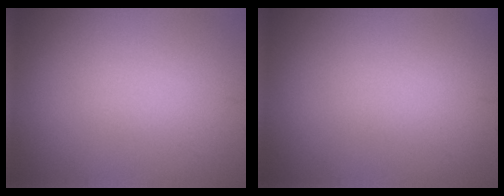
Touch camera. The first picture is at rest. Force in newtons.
{"total": 0.0}